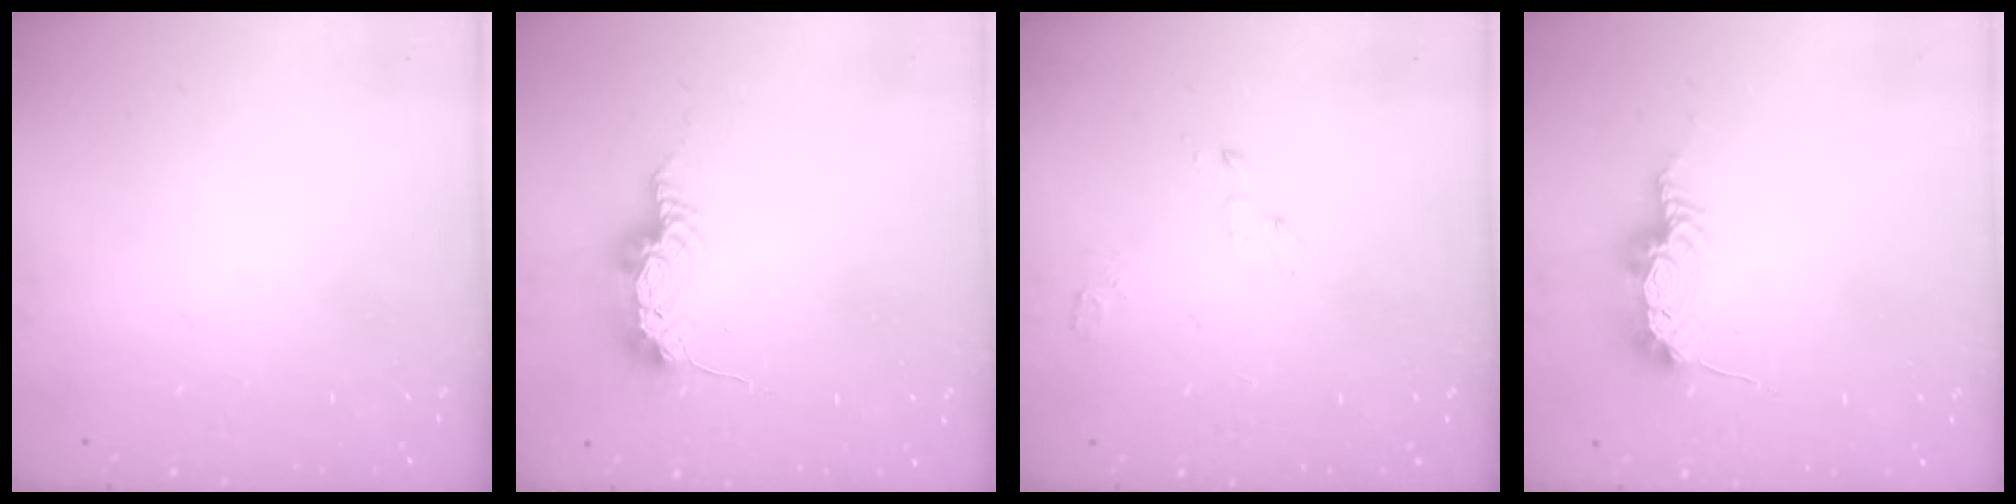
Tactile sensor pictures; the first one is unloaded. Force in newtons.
{"total": 15.2, "press": 10.8, "slide": 10.7}
{"total": 2.6, "press": 2.6, "slide": 0.2}
{"total": 8.2, "press": 8.1, "slide": 1.5}